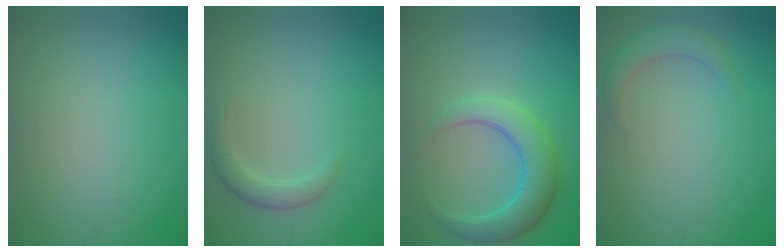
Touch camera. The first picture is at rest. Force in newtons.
{"total": 1.8, "press": 1.8, "slide": 0.1}
{"total": 4.7, "press": 4.7, "slide": 0.2}
{"total": 2.1, "press": 2.1, "slide": 0.2}